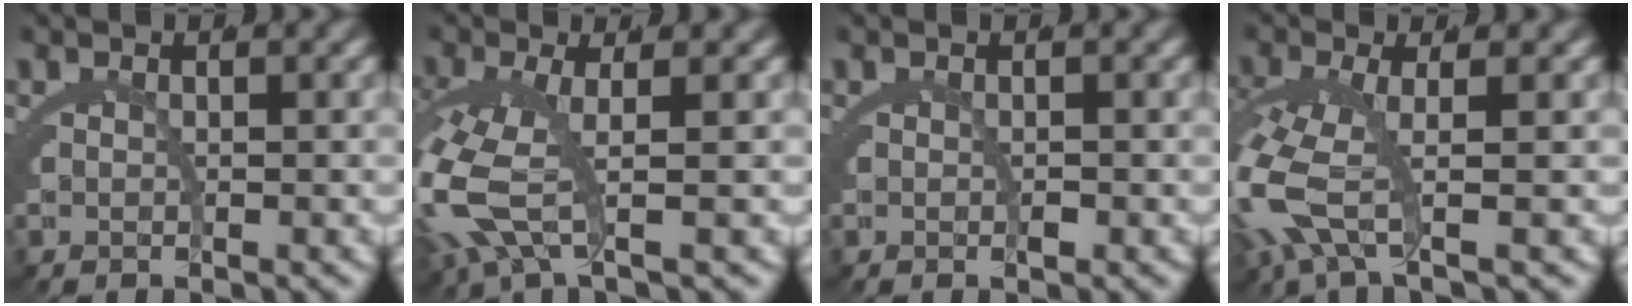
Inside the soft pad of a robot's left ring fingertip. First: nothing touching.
{"total": 5.9, "force": [-0.7, 2.2, 5.5], "torque": [-0.156, -0.028, 0.005]}
{"total": 0.5, "force": [-0.3, 0.3, 0.3], "torque": [-0.003, 0.002, -0.006]}
{"total": 5.2, "force": [-1.0, 1.6, 4.8], "torque": [-0.140, -0.026, -0.002]}